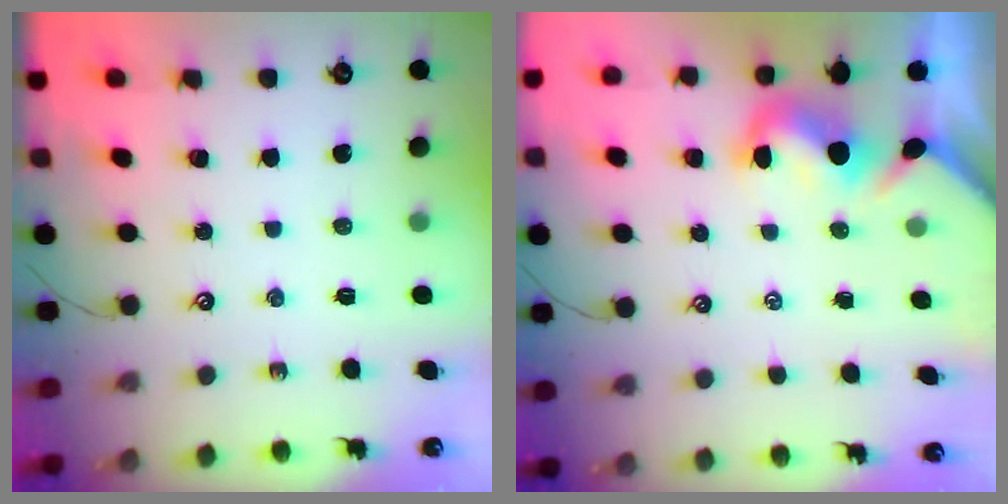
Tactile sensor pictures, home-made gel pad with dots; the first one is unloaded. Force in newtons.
{"total": 1.4, "press": 1.1, "slide": 0.9}